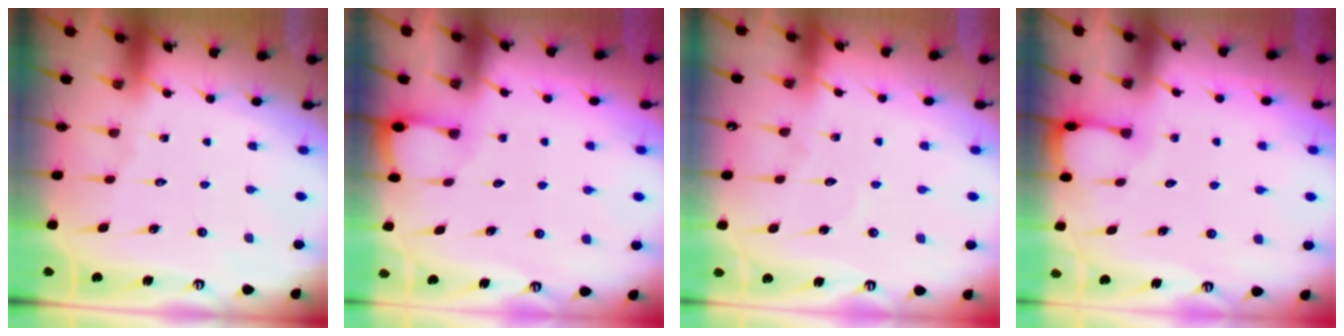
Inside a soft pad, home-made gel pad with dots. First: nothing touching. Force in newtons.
{"total": 2.0, "press": 2.0, "slide": 0.2}
{"total": 4.5, "press": 4.4, "slide": 0.5}
{"total": 3.3, "press": 3.3, "slide": 0.4}